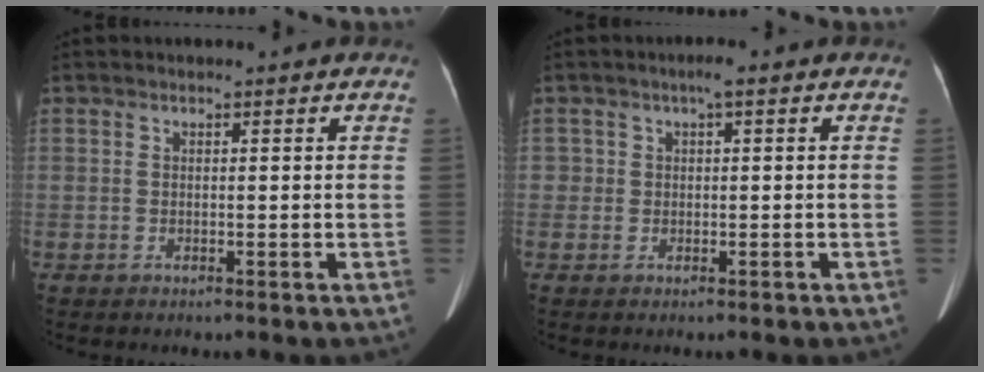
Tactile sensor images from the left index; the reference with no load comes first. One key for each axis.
{"total": 1.4, "fx": 0.1, "fy": 1.1, "fz": 0.8, "tx": -0.009, "ty": 0.008, "tz": -0.002}